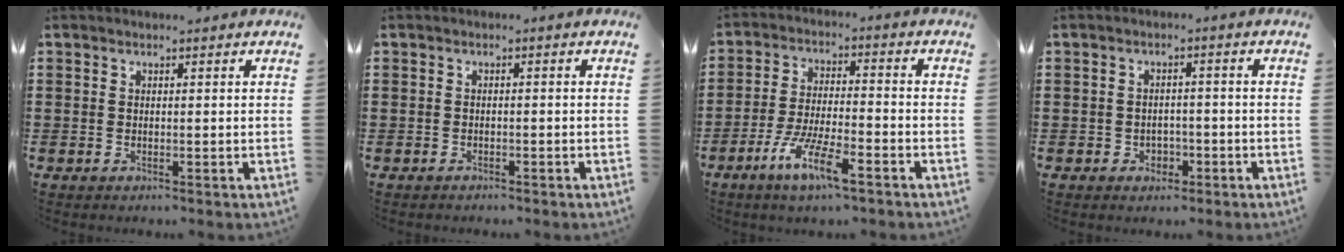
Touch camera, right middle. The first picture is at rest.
{"total": 0.7, "force": [-0.7, 0.2, -0.1], "torque": [-0.001, 0.001, -0.014]}
{"total": 8.2, "force": [-5.0, 1.4, 6.3], "torque": [-0.132, -0.010, -0.094]}
{"total": 1.8, "force": [-1.0, 1.3, 0.6], "torque": [-0.019, -0.001, -0.023]}